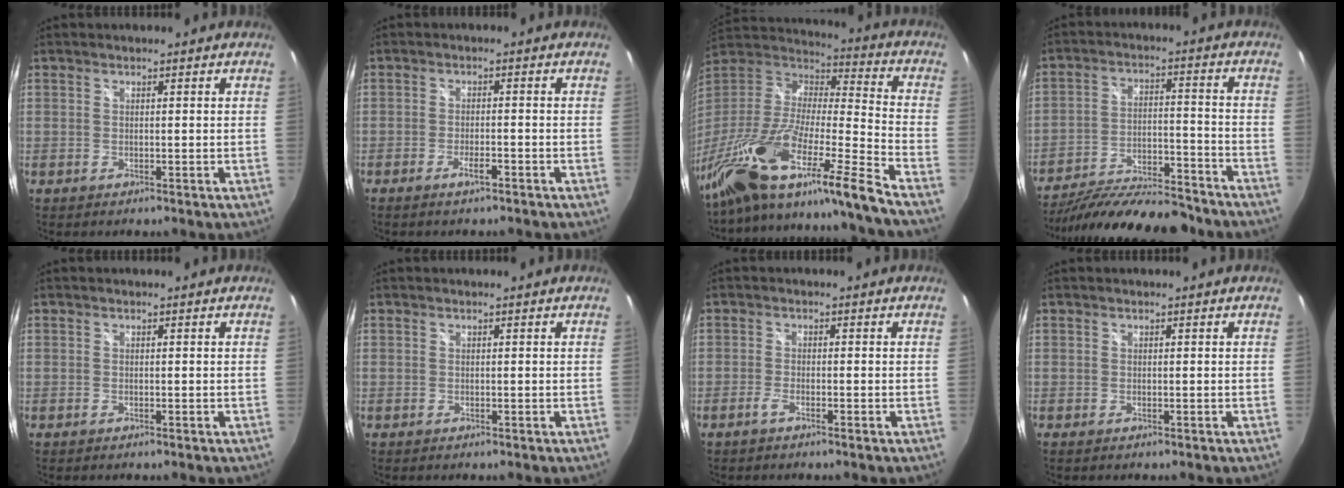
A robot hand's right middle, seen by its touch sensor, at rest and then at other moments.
{"total": 2.5, "force": [-1.9, 0.3, 1.6], "torque": [-0.039, 0.001, -0.033]}
{"total": 29.2, "force": [-20.8, 1.6, 20.5], "torque": [-0.323, -0.070, -0.364]}
{"total": 21.3, "force": [-18.5, 4.0, 9.8], "torque": [-0.181, -0.031, -0.275]}
{"total": 0.0}
{"total": 0.0}
{"total": 1.7, "force": [-1.3, 0.2, 1.1], "torque": [-0.031, -0.001, -0.029]}
{"total": 0.0}